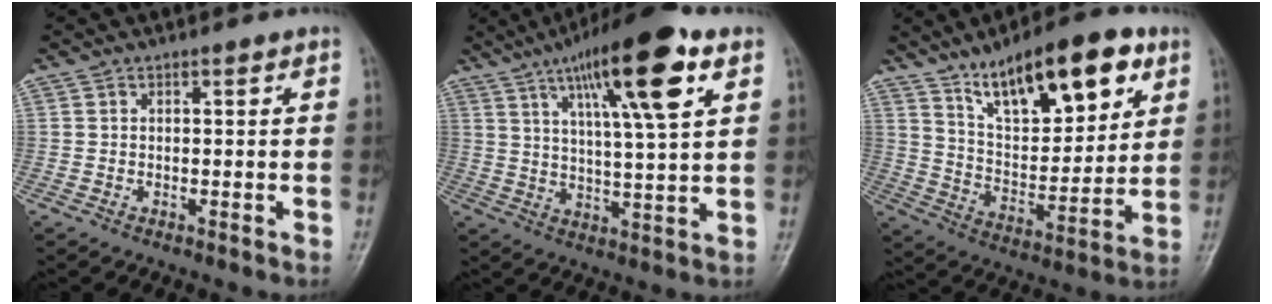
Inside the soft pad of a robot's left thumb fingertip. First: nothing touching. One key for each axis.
{"total": 17.6, "fx": 8.4, "fy": 3.4, "fz": 15.1, "tx": -0.236, "ty": -0.016, "tz": 0.134}
{"total": 19.4, "fx": 11.1, "fy": 7.8, "fz": 14.0, "tx": -0.174, "ty": -0.045, "tz": 0.190}